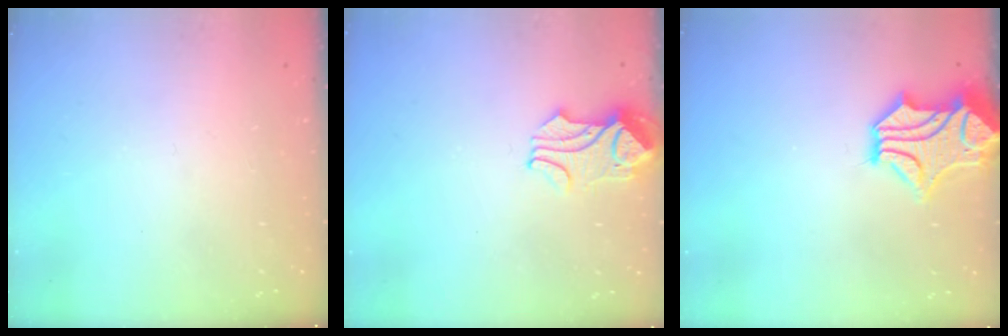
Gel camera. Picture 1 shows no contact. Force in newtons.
{"total": 2.7, "press": 2.6, "slide": 0.5}
{"total": 1.6, "press": 0.8, "slide": 1.4}